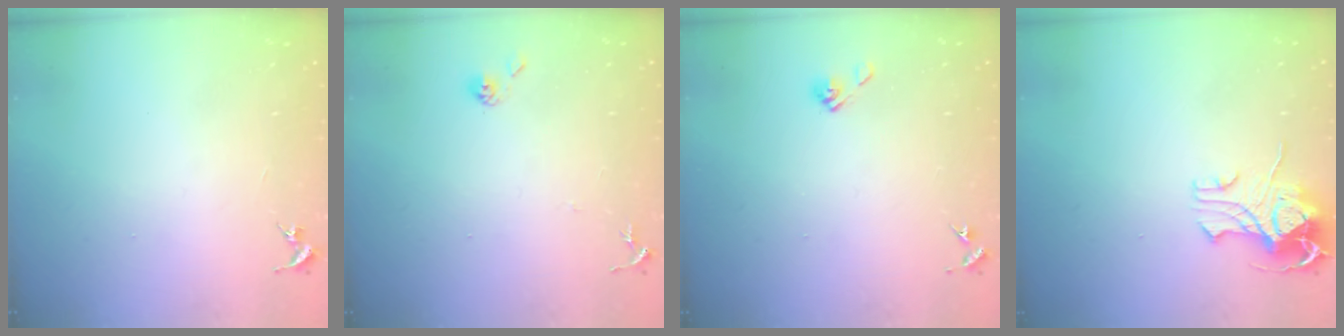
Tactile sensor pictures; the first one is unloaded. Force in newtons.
{"total": 5.9, "press": 5.9, "slide": 0.5}
{"total": 4.7, "press": 4.2, "slide": 2.2}
{"total": 10.7, "press": 10.6, "slide": 1.4}